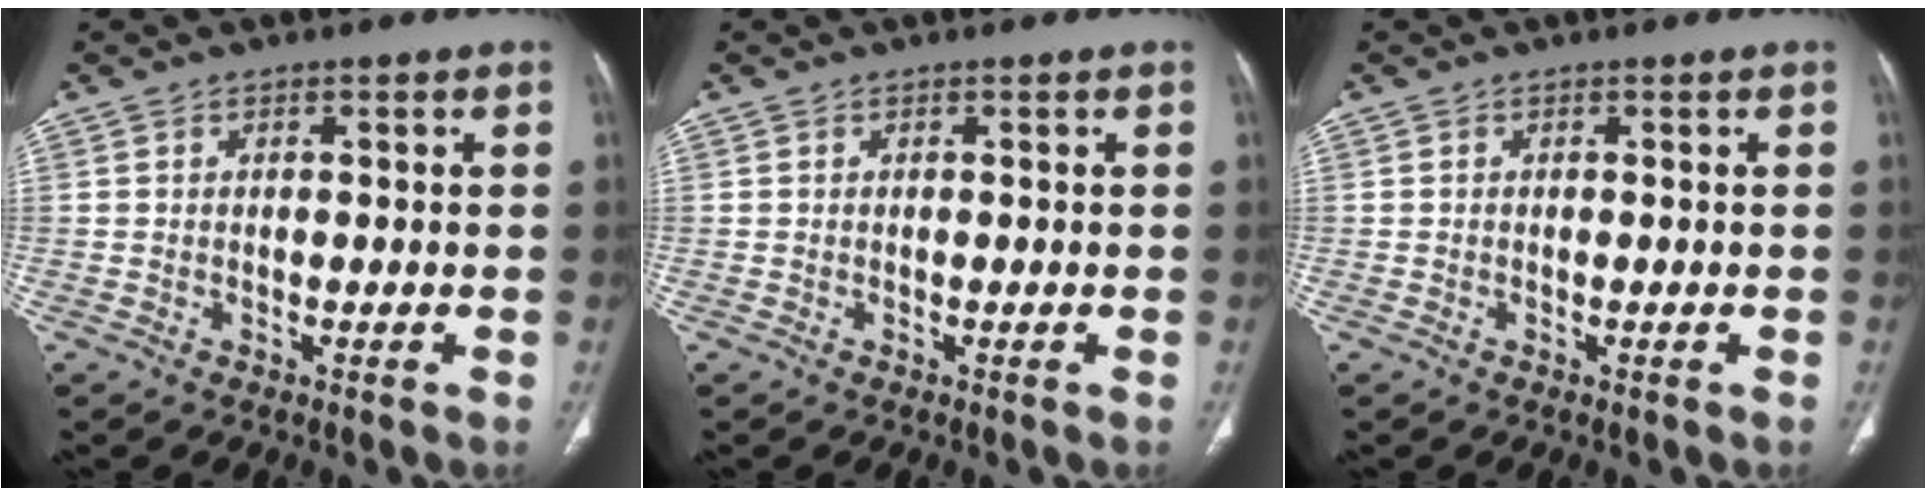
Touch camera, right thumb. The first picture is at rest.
{"total": 0.0}
{"total": 0.0}